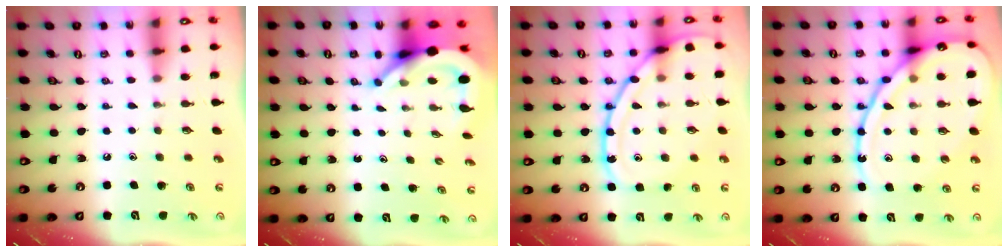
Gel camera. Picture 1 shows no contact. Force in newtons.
{"total": 8.2, "press": 8.1, "slide": 1.0}
{"total": 16.6, "press": 16.5, "slide": 1.4}
{"total": 18.1, "press": 18.0, "slide": 1.6}